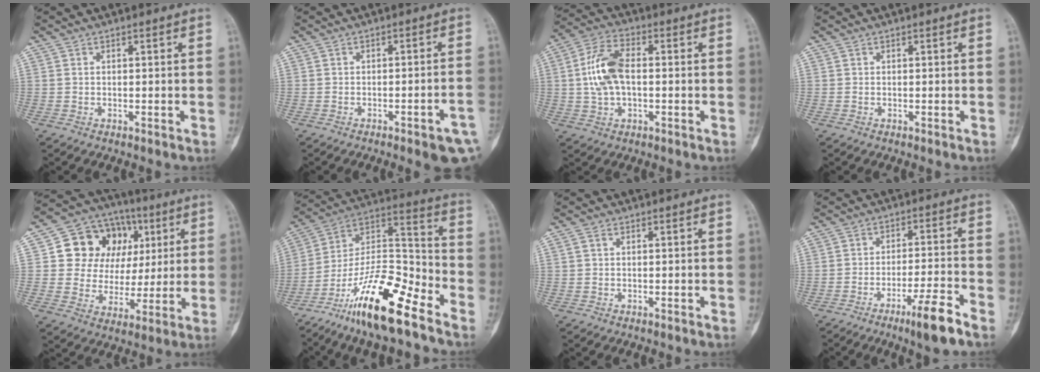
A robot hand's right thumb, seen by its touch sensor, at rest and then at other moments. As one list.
[{"total": 7.9, "force": [-4.2, 1.5, 6.5], "torque": [-0.071, 0.020, -0.047]}, {"total": 10.1, "force": [0.3, 5.5, 8.5], "torque": [-0.177, 0.021, 0.003]}, {"total": 0.0}, {"total": 16.5, "force": [4.2, 13.9, 7.9], "torque": [-0.069, 0.018, 0.078]}, {"total": 20.9, "force": [-13.7, 5.4, 14.9], "torque": [-0.269, 0.082, -0.244]}, {"total": 0.6, "force": [0.2, 0.4, 0.5], "torque": [-0.013, 0.006, 0.003]}, {"total": 8.5, "force": [-5.6, 0.6, 6.5], "torque": [-0.110, 0.024, -0.091]}]